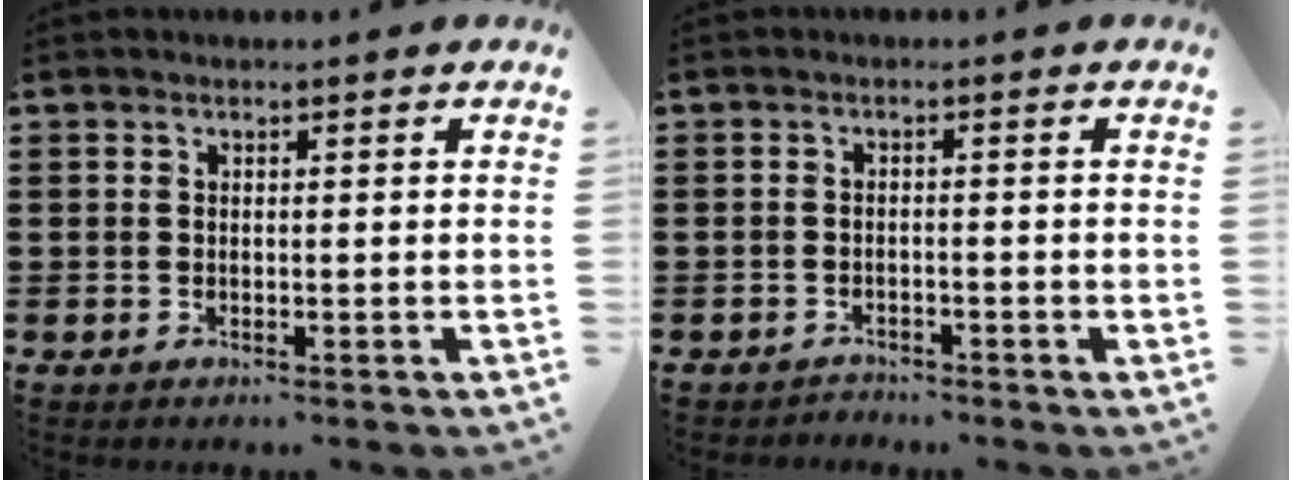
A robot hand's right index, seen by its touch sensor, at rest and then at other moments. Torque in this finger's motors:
{"motor_torque": [-0.31, 0.46, -0.05, -0.01]}